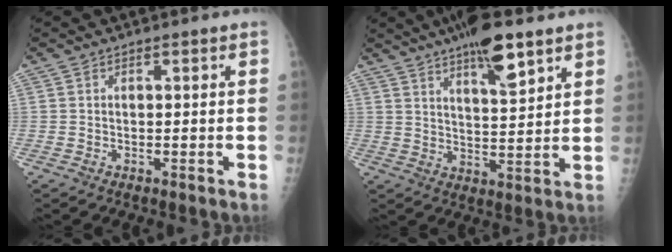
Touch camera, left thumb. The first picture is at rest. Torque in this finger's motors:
{"motor_torque": [1.82, 1.15, 1.02, -1.15, 0.09]}